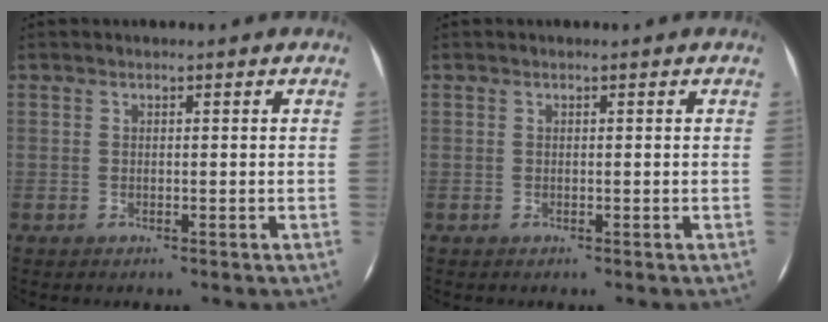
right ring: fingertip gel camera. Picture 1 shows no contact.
{"total": 0.0}